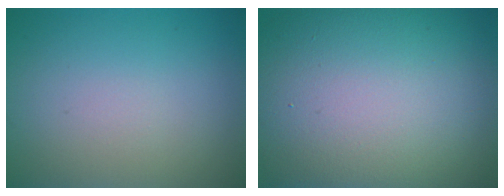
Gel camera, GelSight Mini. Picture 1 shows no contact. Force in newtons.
{"total": 18.3, "press": 18.2, "slide": 0.8}